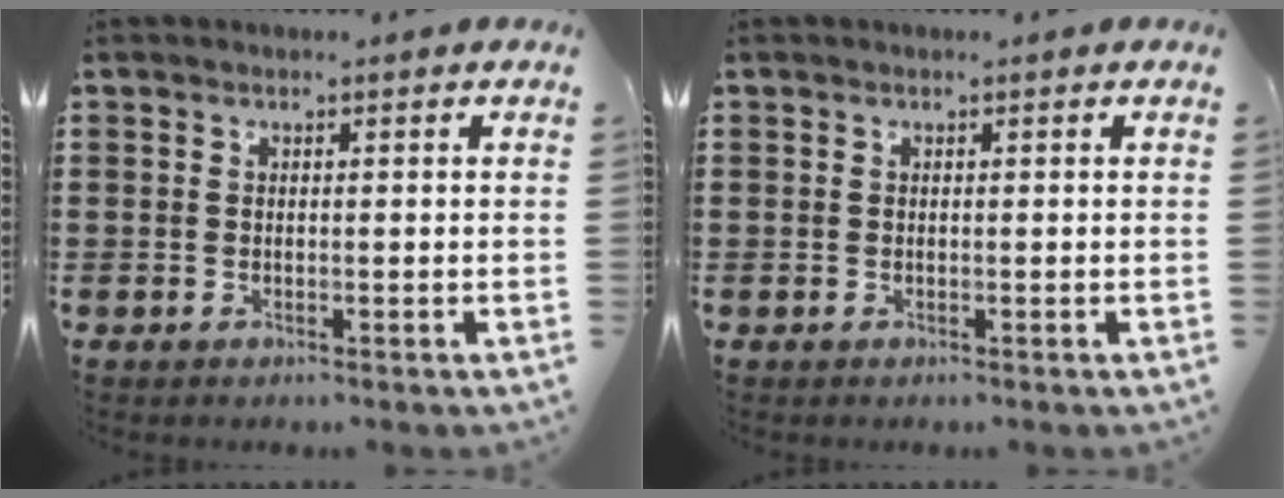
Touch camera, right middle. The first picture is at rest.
{"total": 0.0}